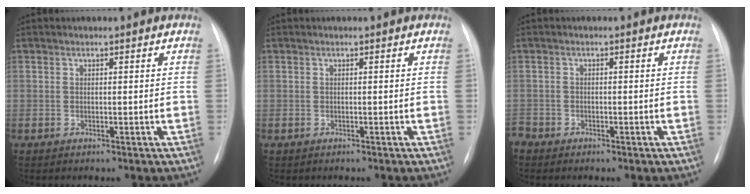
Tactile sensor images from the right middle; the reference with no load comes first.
{"total": 0.0}
{"total": 2.1, "force": [-1.6, 1.4, 0.4], "torque": [-0.008, 0.002, -0.027]}